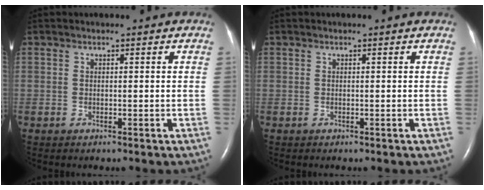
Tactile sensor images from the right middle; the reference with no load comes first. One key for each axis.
{"total": 0.0}